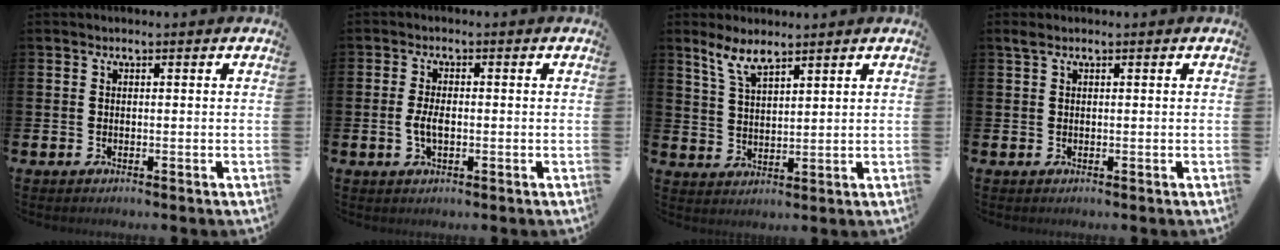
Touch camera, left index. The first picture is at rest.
{"total": 2.8, "force": [-0.3, 1.3, 2.5], "torque": [-0.038, -0.001, -0.009]}
{"total": 5.2, "force": [4.5, 1.1, 2.4], "torque": [-0.066, -0.012, 0.081]}
{"total": 0.9, "force": [0.6, 0.2, 0.6], "torque": [-0.020, 0.007, 0.010]}